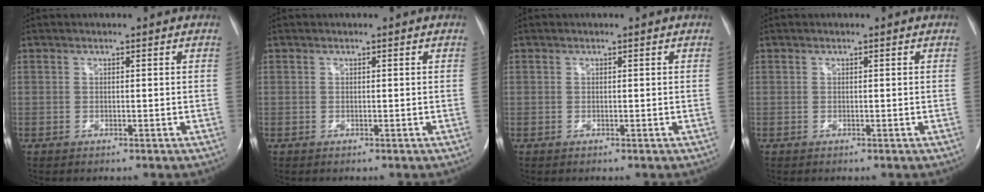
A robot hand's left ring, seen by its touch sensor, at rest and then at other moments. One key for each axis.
{"total": 0.0}
{"total": 0.0}
{"total": 0.0}